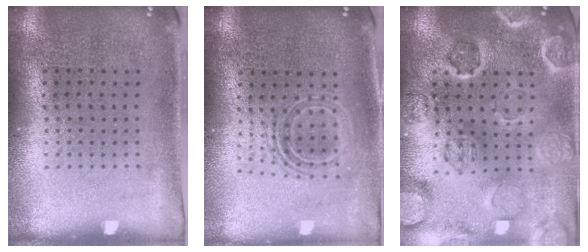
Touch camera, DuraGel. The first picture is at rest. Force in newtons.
{"total": 1.7, "press": 1.3, "slide": 1.0}
{"total": 2.5, "press": 2.5, "slide": 0.4}